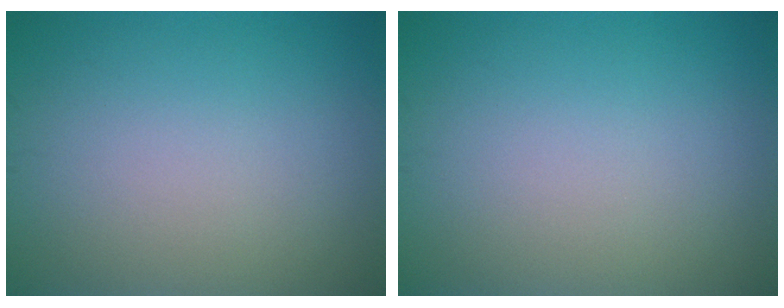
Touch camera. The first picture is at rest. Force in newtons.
{"total": 0.0}